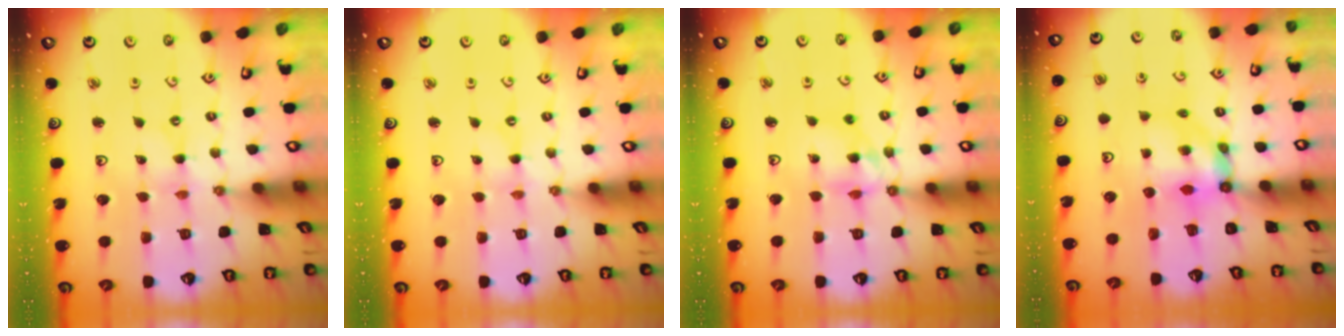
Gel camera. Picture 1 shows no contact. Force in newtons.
{"total": 0.0}
{"total": 10.2, "press": 10.1, "slide": 1.4}
{"total": 6.0, "press": 6.0, "slide": 0.2}